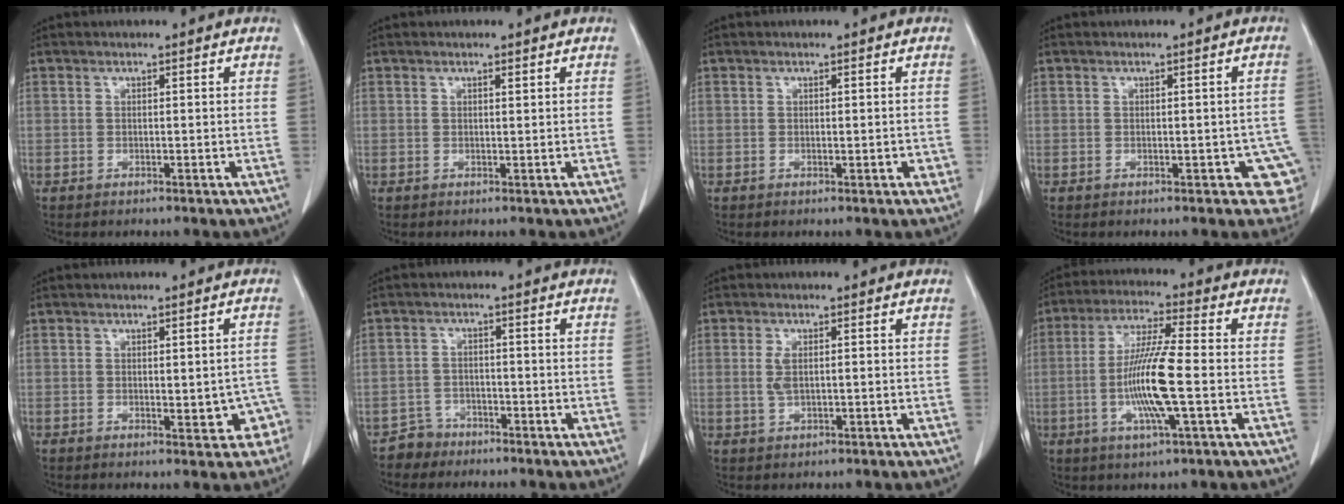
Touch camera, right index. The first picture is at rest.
{"total": 0.5, "force": [0.4, 0.1, 0.4], "torque": [-0.008, -0.002, 0.005]}
{"total": 1.2, "force": [-0.4, 0.3, 1.1], "torque": [-0.013, 0.000, -0.004]}
{"total": 4.8, "force": [-1.7, 1.9, 4.1], "torque": [-0.029, 0.007, -0.018]}
{"total": 4.2, "force": [-1.4, 1.7, 3.5], "torque": [-0.028, 0.010, -0.012]}
{"total": 3.2, "force": [-2.4, 2.0, -0.7], "torque": [0.014, 0.010, -0.046]}
{"total": 2.4, "force": [-0.1, 1.0, 2.2], "torque": [-0.053, 0.002, 0.001]}
{"total": 11.4, "force": [-2.1, 0.2, 11.2], "torque": [-0.220, -0.009, -0.048]}